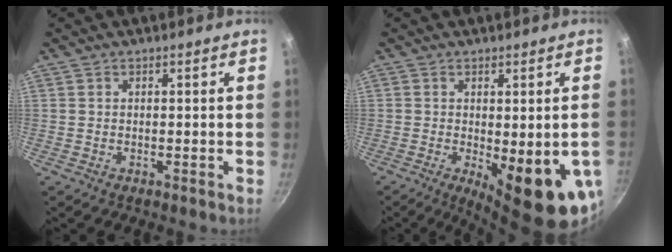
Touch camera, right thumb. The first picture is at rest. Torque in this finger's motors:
{"motor_torque": [-0.02, 1.09, 0.23, -0.04, 0.17]}